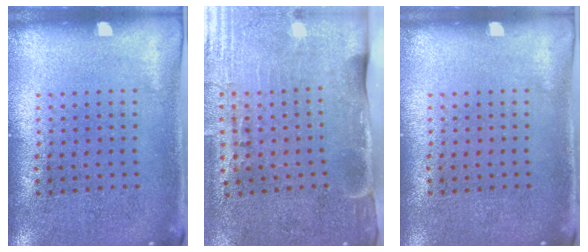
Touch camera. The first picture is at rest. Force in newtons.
{"total": 4.5, "press": 3.7, "slide": 2.6}
{"total": 0.0}